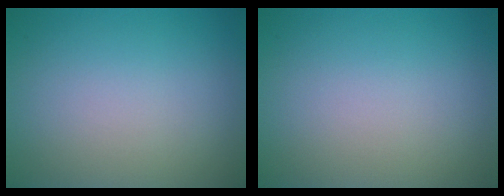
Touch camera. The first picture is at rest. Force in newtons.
{"total": 0.0}